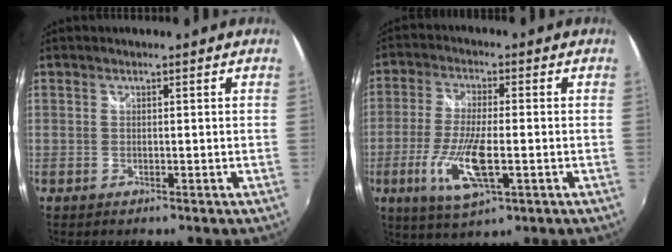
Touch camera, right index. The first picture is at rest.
{"total": 11.4, "force": [-3.4, 3.1, 10.4], "torque": [-0.214, -0.017, -0.064]}